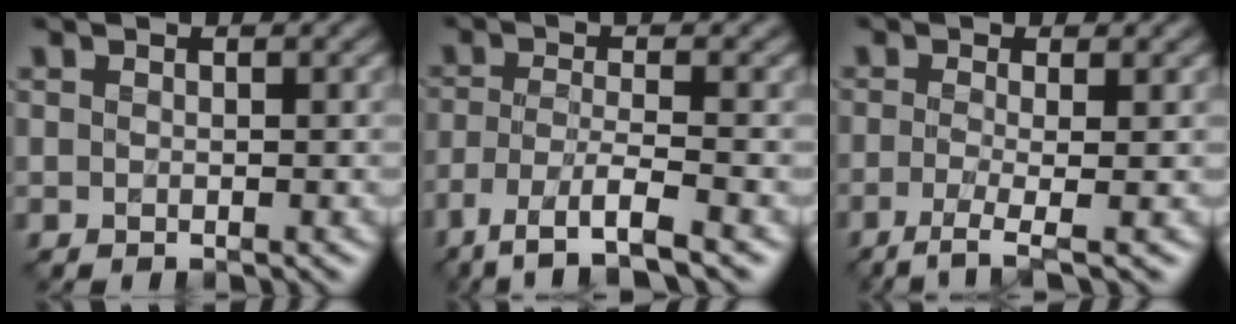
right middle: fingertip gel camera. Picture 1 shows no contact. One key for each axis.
{"total": 5.5, "fx": -3.6, "fy": 0.9, "fz": 4.1, "tx": -0.073, "ty": -0.007, "tz": -0.071}
{"total": 3.6, "fx": -1.4, "fy": 0.8, "fz": 3.2, "tx": -0.055, "ty": -0.009, "tz": -0.036}